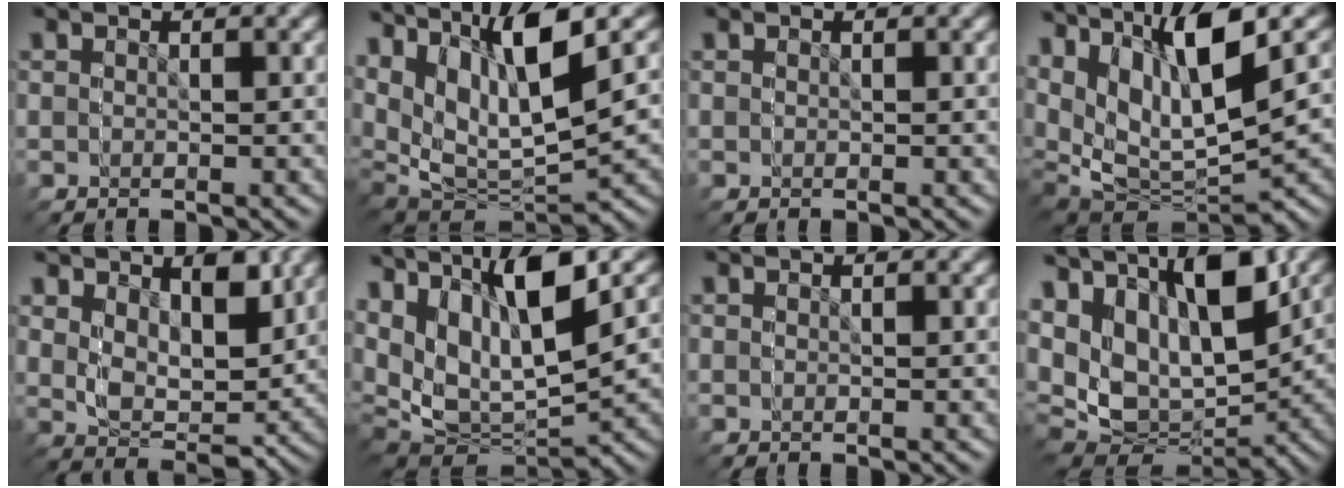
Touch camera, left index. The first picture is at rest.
{"total": 6.0, "force": [1.3, 4.9, 3.3], "torque": [-0.094, -0.023, 0.030]}
{"total": 0.0}
{"total": 7.3, "force": [1.0, 5.8, 4.3], "torque": [-0.111, -0.028, 0.026]}
{"total": 5.3, "force": [4.8, 2.2, -0.2], "torque": [-0.017, 0.005, 0.068]}
{"total": 6.8, "force": [1.3, 5.5, 3.8], "torque": [-0.109, -0.018, 0.029]}
{"total": 0.0}
{"total": 8.9, "force": [1.1, 7.1, 5.2], "torque": [-0.125, -0.013, 0.025]}